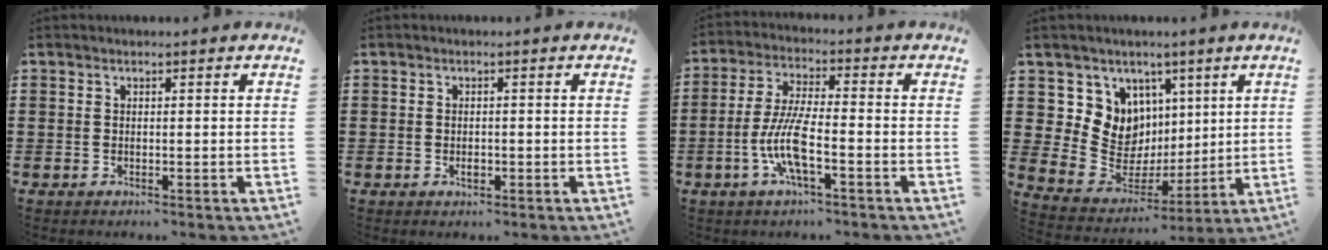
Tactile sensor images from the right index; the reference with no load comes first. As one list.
[{"total": 1.2, "force": [-0.2, 0.5, 1.0], "torque": [-0.019, 0.000, -0.004]}, {"total": 8.3, "force": [-2.9, 1.8, 7.5], "torque": [-0.171, -0.014, -0.062]}, {"total": 10.0, "force": [2.4, 9.3, 2.9], "torque": [-0.083, -0.032, 0.052]}]